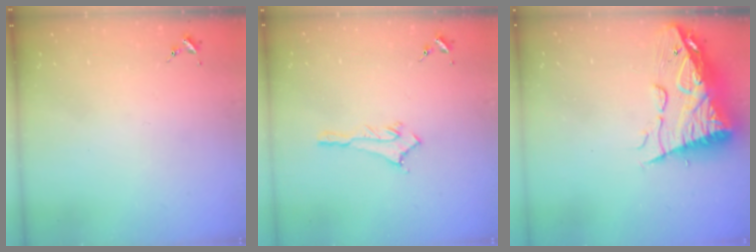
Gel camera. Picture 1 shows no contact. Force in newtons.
{"total": 2.8, "press": 2.8, "slide": 0.3}
{"total": 14.9, "press": 14.8, "slide": 1.2}